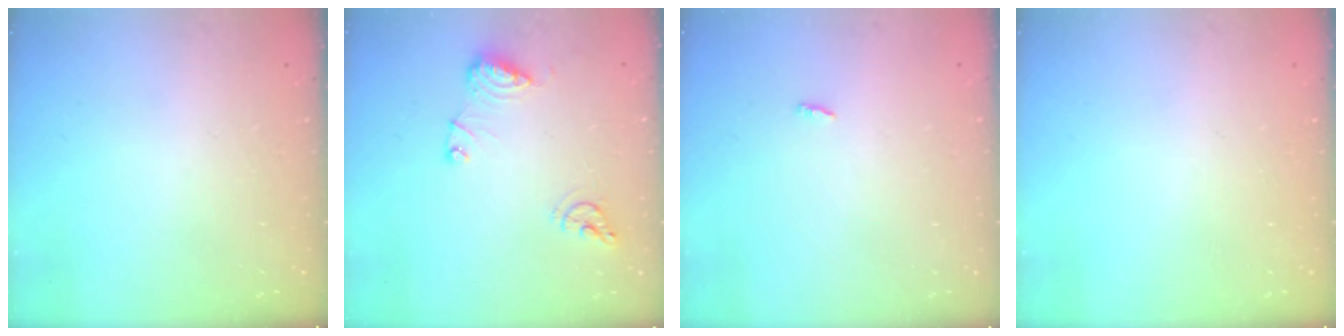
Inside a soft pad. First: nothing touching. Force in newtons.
{"total": 10.5, "press": 10.4, "slide": 1.1}
{"total": 1.9, "press": 1.9, "slide": 0.2}
{"total": 0.0}